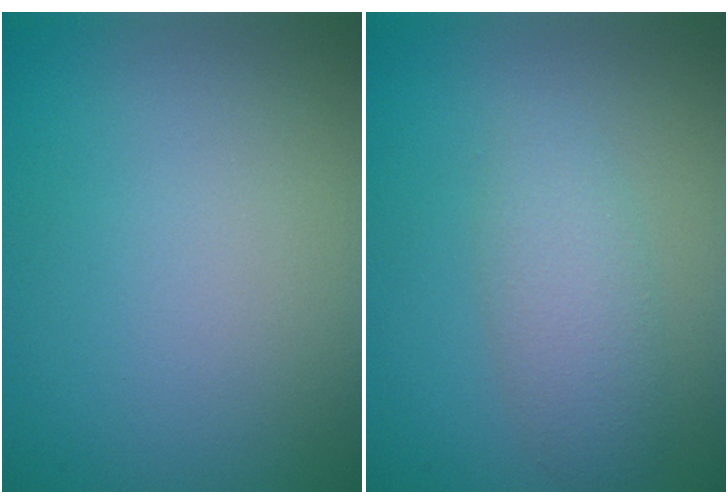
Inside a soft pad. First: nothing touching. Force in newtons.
{"total": 2.9, "press": 2.9, "slide": 0.1}